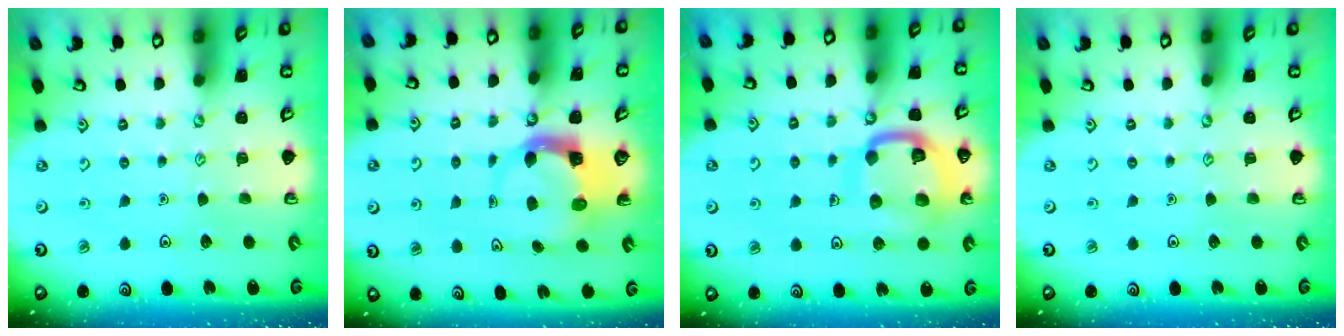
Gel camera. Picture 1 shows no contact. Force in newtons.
{"total": 3.8, "press": 3.8, "slide": 0.6}
{"total": 15.2, "press": 15.1, "slide": 1.7}
{"total": 0.0}